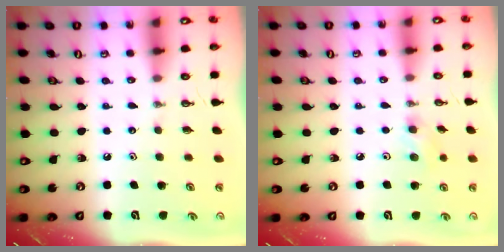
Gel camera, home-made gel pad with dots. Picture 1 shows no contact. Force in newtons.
{"total": 9.0, "press": 5.2, "slide": 7.4}